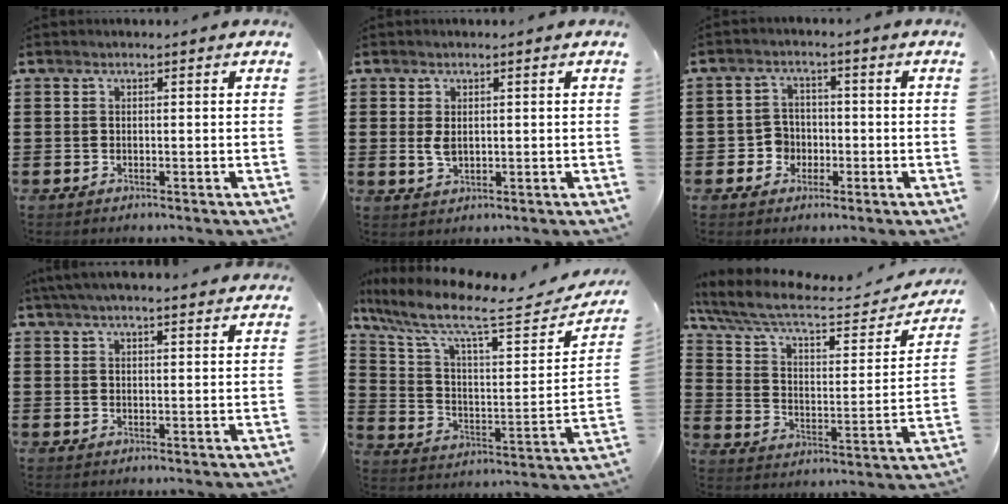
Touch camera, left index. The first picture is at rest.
{"total": 2.4, "force": [0.4, 1.3, 2.0], "torque": [-0.057, -0.003, 0.003]}
{"total": 3.5, "force": [-1.3, 3.1, 1.3], "torque": [-0.032, 0.003, -0.026]}
{"total": 3.7, "force": [3.5, -0.2, 1.2], "torque": [-0.033, -0.005, 0.064]}
{"total": 10.2, "force": [7.5, 2.1, 6.5], "torque": [-0.149, -0.053, 0.123]}
{"total": 9.1, "force": [6.7, 2.1, 5.8], "torque": [-0.135, -0.039, 0.111]}